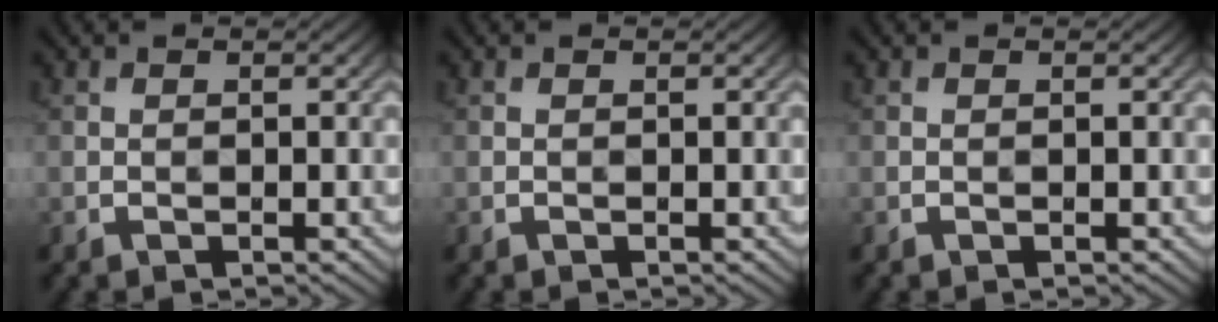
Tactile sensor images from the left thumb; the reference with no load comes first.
{"total": 0.0}
{"total": 0.0}